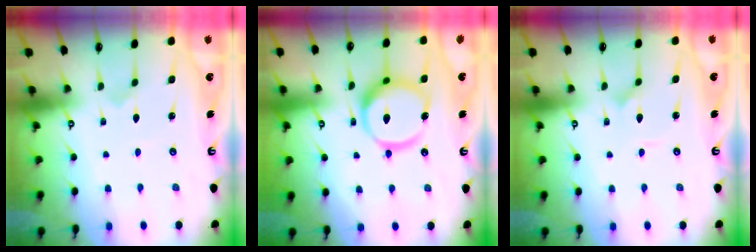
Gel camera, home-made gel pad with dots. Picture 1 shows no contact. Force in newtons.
{"total": 14.7, "press": 14.6, "slide": 1.6}
{"total": 0.9, "press": 0.9, "slide": 0.0}